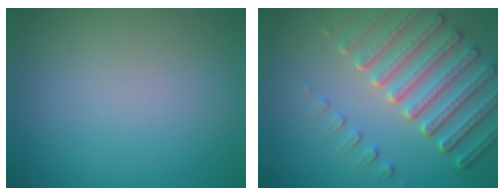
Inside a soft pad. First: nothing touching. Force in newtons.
{"total": 6.4, "press": 5.2, "slide": 3.8}